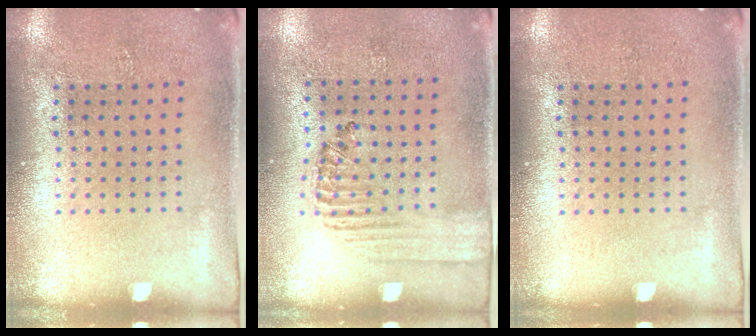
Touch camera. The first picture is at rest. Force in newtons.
{"total": 1.3, "press": 1.2, "slide": 0.5}
{"total": 0.0}